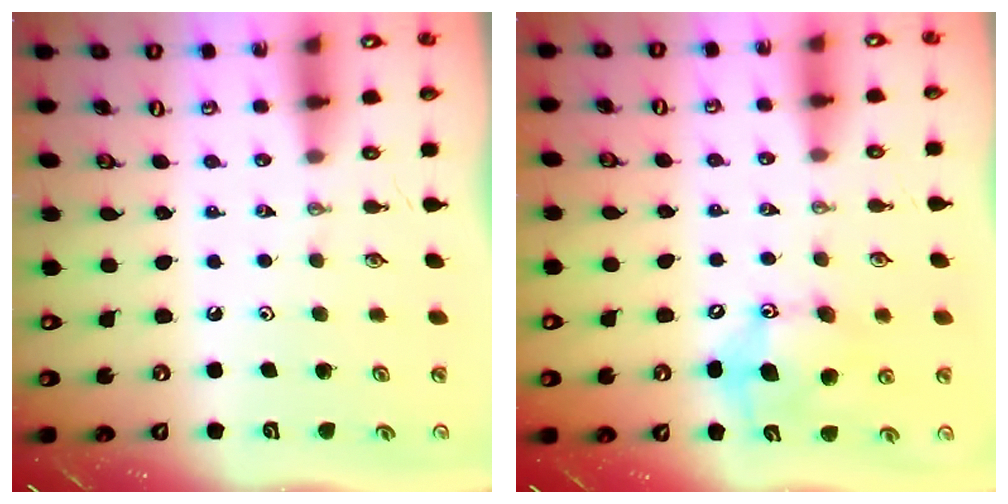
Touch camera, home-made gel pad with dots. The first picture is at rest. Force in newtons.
{"total": 11.7, "press": 11.7, "slide": 0.7}